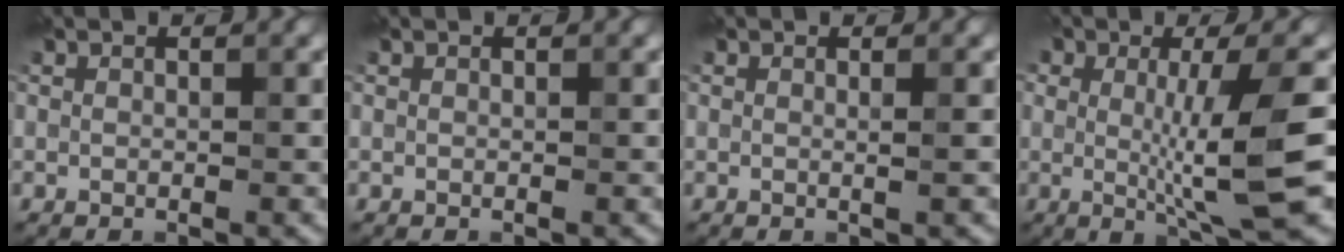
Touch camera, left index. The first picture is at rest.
{"total": 0.0}
{"total": 1.0, "force": [0.1, 0.3, 1.0], "torque": [-0.011, 0.000, -0.006]}
{"total": 7.4, "force": [0.0, 1.6, 7.3], "torque": [-0.113, -0.007, 0.000]}